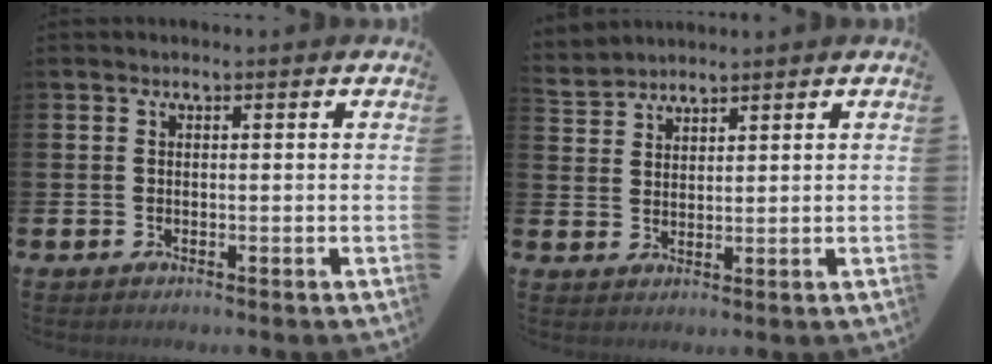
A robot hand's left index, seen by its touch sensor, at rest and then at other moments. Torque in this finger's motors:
{"motor_torque": [0.08, -0.19, -0.06, -0.01]}